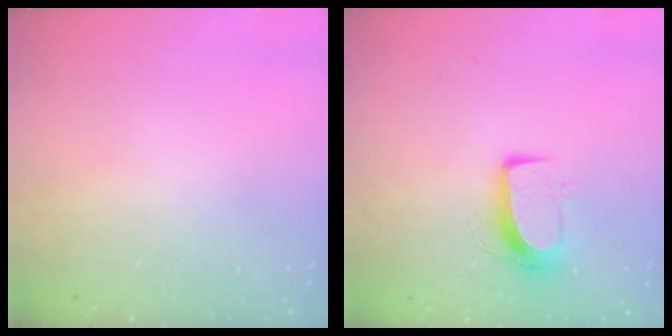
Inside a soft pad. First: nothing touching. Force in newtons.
{"total": 9.9, "press": 9.8, "slide": 1.1}